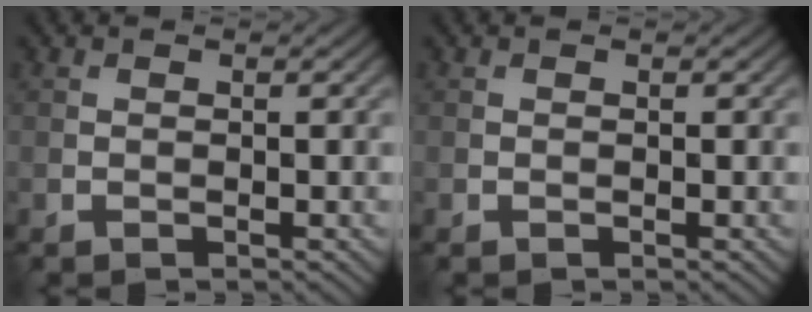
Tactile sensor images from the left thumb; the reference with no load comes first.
{"total": 0.0}